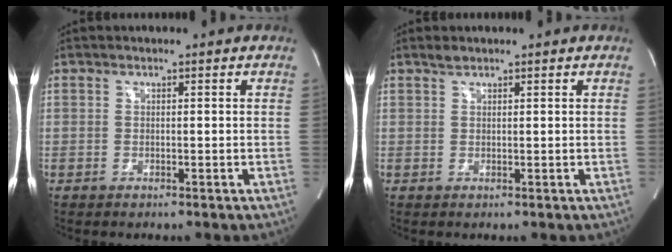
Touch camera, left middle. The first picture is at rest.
{"total": 0.9, "force": [0.8, 0.2, 0.3], "torque": [-0.010, 0.003, 0.019]}